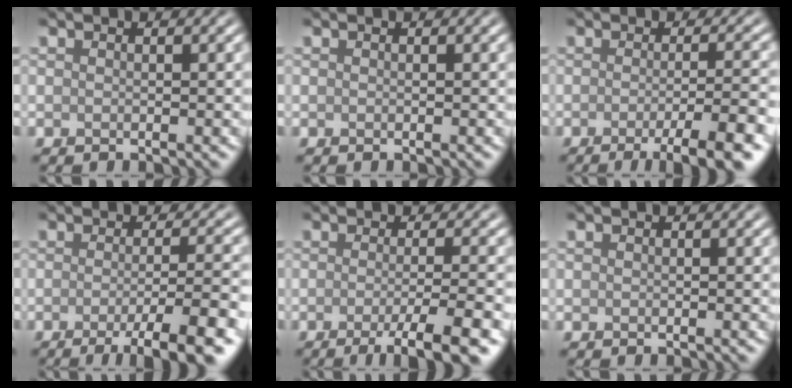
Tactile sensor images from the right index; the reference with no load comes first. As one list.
[{"total": 0.0}, {"total": 6.5, "force": [-3.0, 1.3, 5.6], "torque": [-0.070, -0.004, -0.045]}, {"total": 7.2, "force": [-3.2, 1.4, 6.3], "torque": [-0.080, -0.004, -0.049]}, {"total": 5.7, "force": [-2.5, 1.1, 5.0], "torque": [-0.066, -0.003, -0.041]}, {"total": 0.0}]